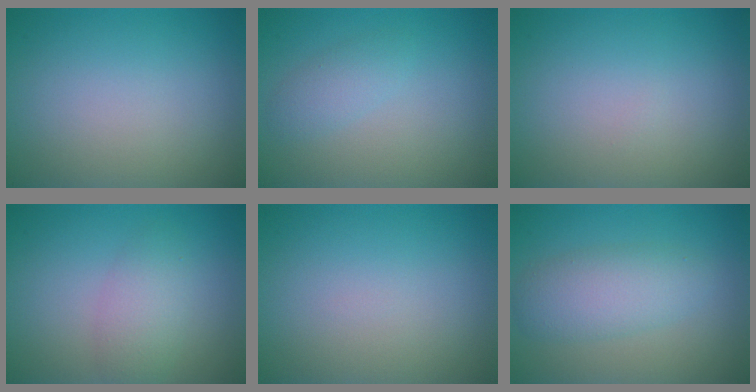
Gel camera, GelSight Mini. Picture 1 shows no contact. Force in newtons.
{"total": 1.6, "press": 1.6, "slide": 0.0}
{"total": 0.0}
{"total": 1.9, "press": 1.9, "slide": 0.1}
{"total": 0.0}
{"total": 3.9, "press": 3.9, "slide": 0.1}